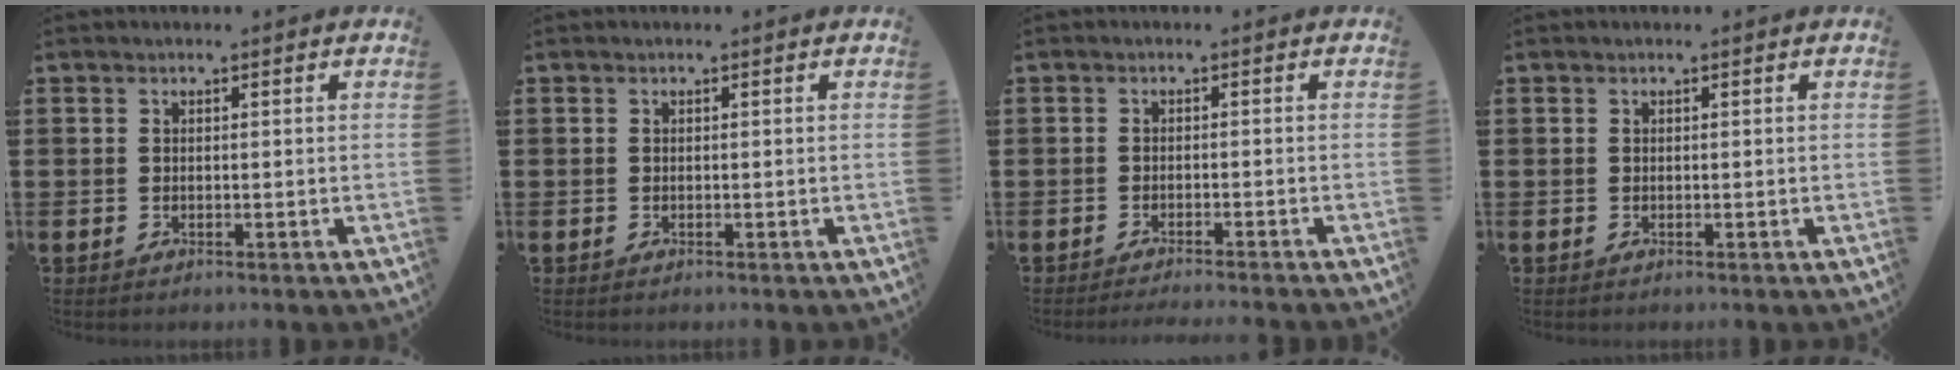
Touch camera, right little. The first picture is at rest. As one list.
[{"total": 0.0}, {"total": 1.1, "force": [-1.1, -0.3, 0.2], "torque": [-0.002, 0.001, -0.022]}, {"total": 0.0}]